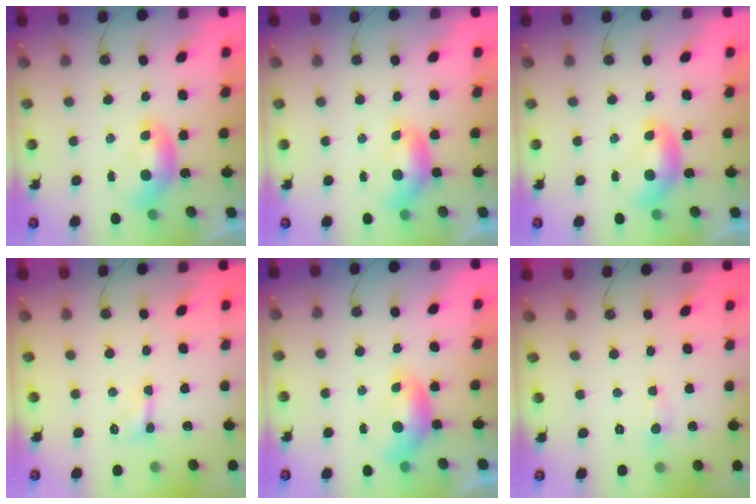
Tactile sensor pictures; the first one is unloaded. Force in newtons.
{"total": 1.0, "press": 0.4, "slide": 0.9}
{"total": 0.0}
{"total": 2.5, "press": 2.4, "slide": 0.6}
{"total": 0.0}
{"total": 0.7, "press": 0.5, "slide": 0.6}